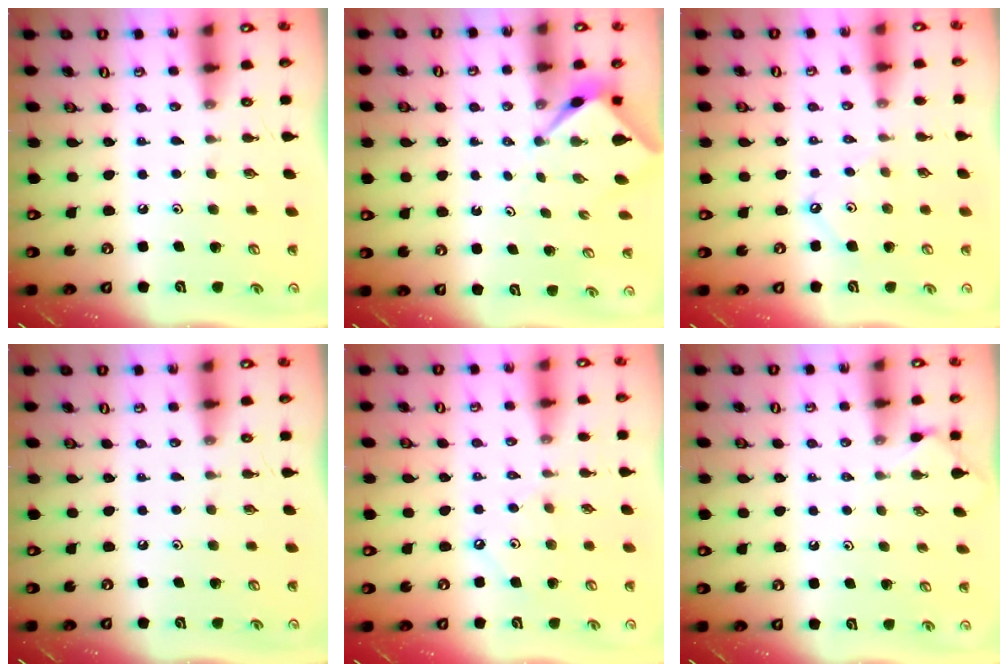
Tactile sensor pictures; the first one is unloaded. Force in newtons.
{"total": 2.4, "press": 2.4, "slide": 0.3}
{"total": 3.5, "press": 3.5, "slide": 0.1}
{"total": 0.0}
{"total": 7.1, "press": 7.0, "slide": 0.9}
{"total": 2.4, "press": 2.4, "slide": 0.3}